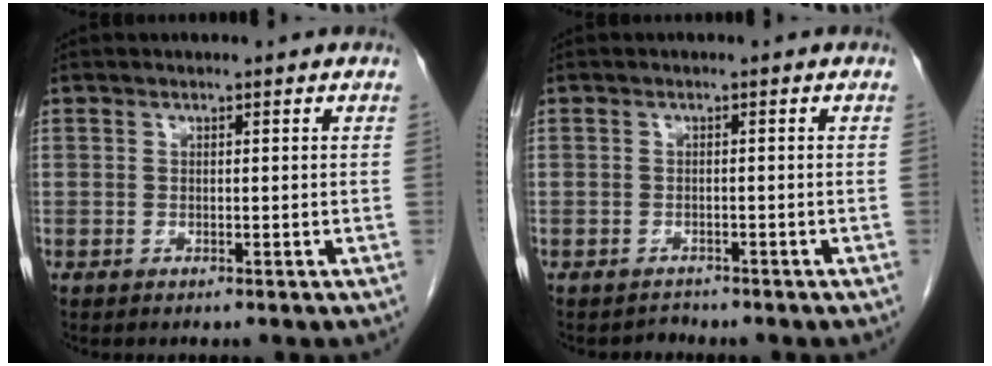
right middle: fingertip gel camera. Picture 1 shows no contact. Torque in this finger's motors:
{"motor_torque": [-0.33, -0.03, -0.13, -0.03]}